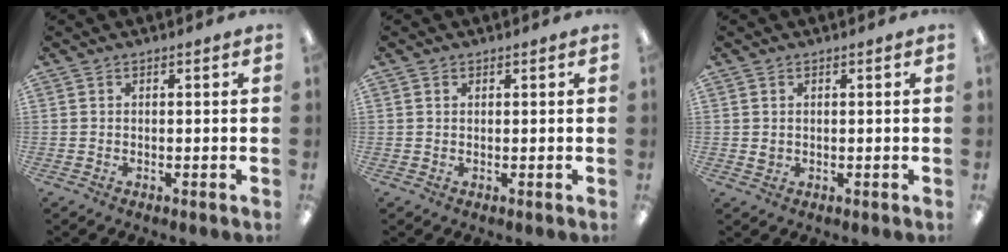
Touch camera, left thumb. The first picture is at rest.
{"total": 0.7, "force": [0.5, 0.4, 0.4], "torque": [-0.008, 0.002, 0.009]}
{"total": 1.1, "force": [0.3, 0.9, 0.5], "torque": [-0.011, 0.003, 0.006]}